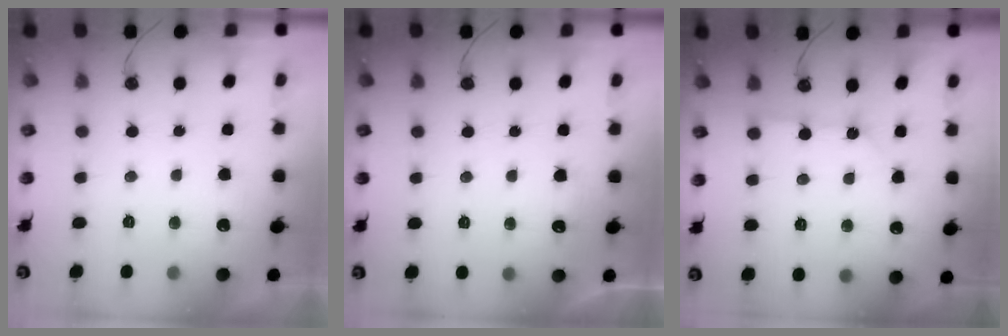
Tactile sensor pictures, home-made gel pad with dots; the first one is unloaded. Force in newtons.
{"total": 3.6, "press": 3.6, "slide": 0.5}
{"total": 2.0, "press": 2.0, "slide": 0.2}